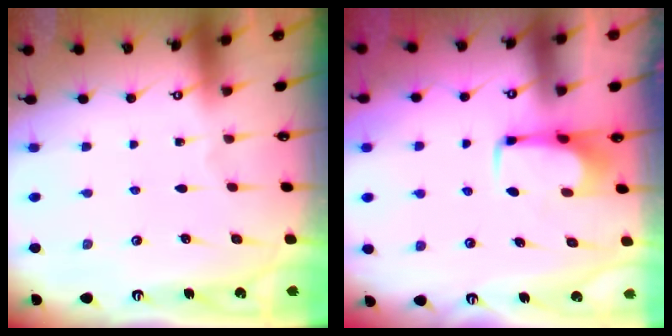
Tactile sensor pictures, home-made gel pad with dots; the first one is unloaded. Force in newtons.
{"total": 1.5, "press": 1.4, "slide": 0.5}